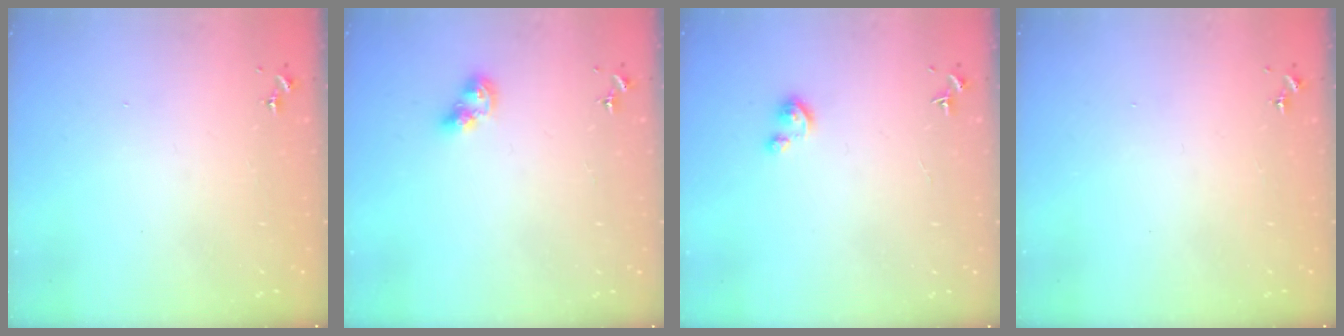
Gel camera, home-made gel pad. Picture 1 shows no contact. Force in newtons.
{"total": 6.3, "press": 6.3, "slide": 0.5}
{"total": 3.8, "press": 3.7, "slide": 0.4}
{"total": 0.0}